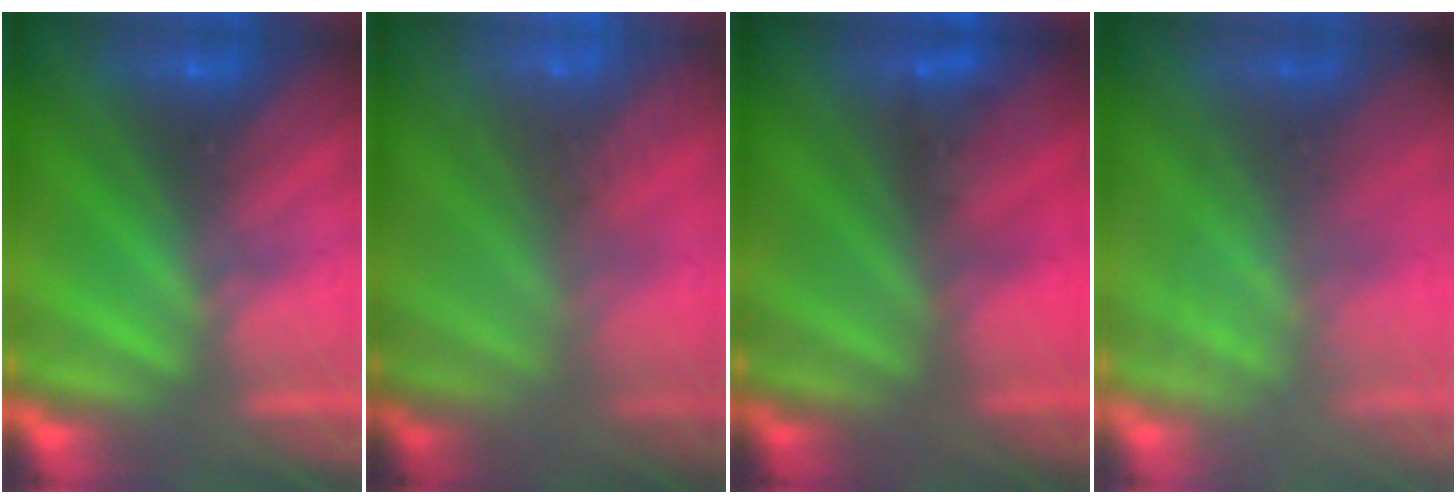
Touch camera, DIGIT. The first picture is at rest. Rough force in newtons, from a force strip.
{"total": 7.4}
{"total": 2.1}
{"total": 2.8}